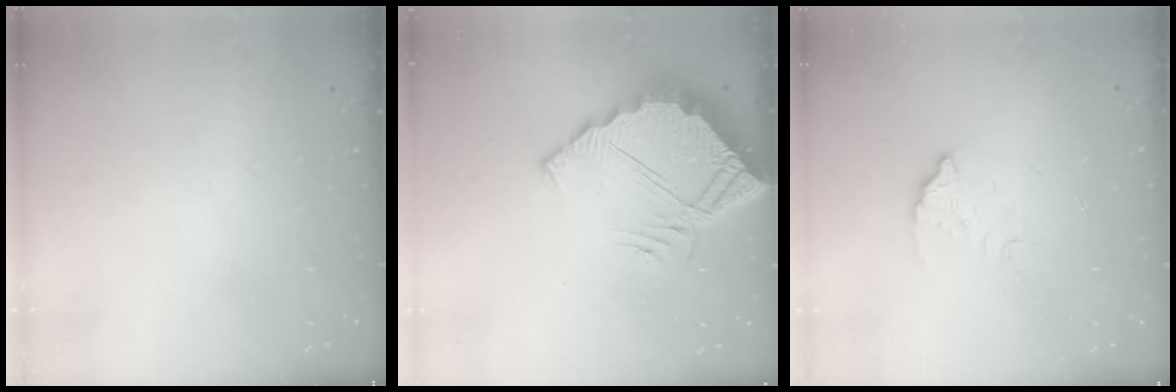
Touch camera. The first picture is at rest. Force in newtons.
{"total": 7.1, "press": 7.1, "slide": 0.5}
{"total": 2.7, "press": 2.7, "slide": 0.2}